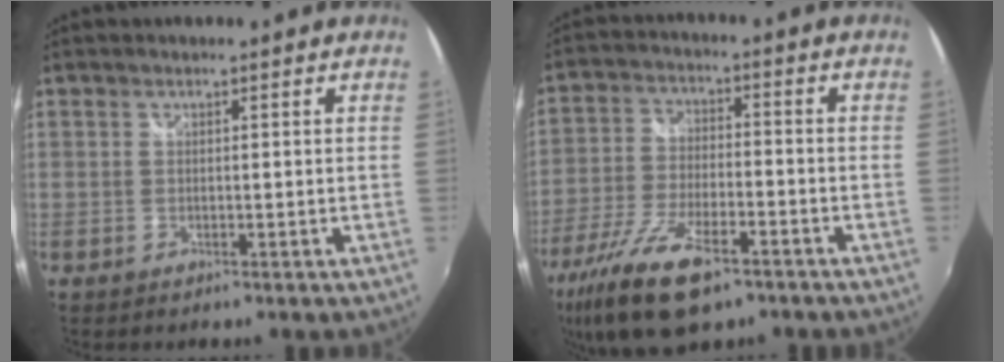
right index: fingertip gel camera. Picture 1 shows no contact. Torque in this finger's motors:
{"motor_torque": [1.37, -0.77, 0.67, 0.14]}